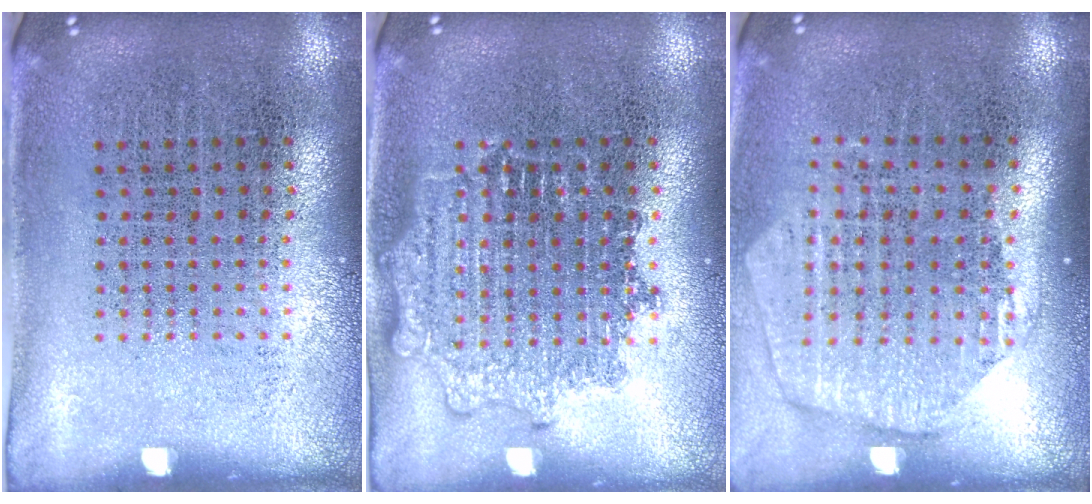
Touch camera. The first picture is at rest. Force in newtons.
{"total": 2.4, "press": 2.4, "slide": 0.3}
{"total": 1.7, "press": 1.5, "slide": 0.8}